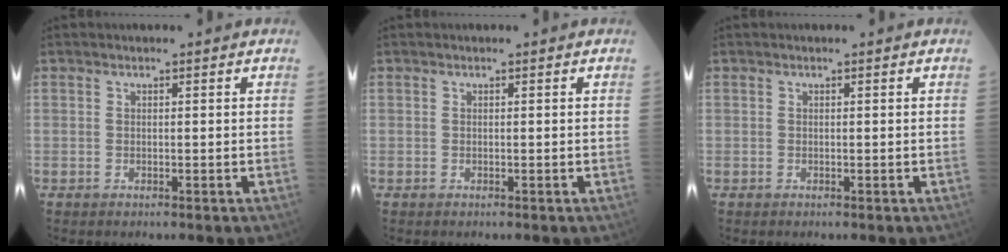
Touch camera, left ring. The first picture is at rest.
{"total": 0.0}
{"total": 0.0}